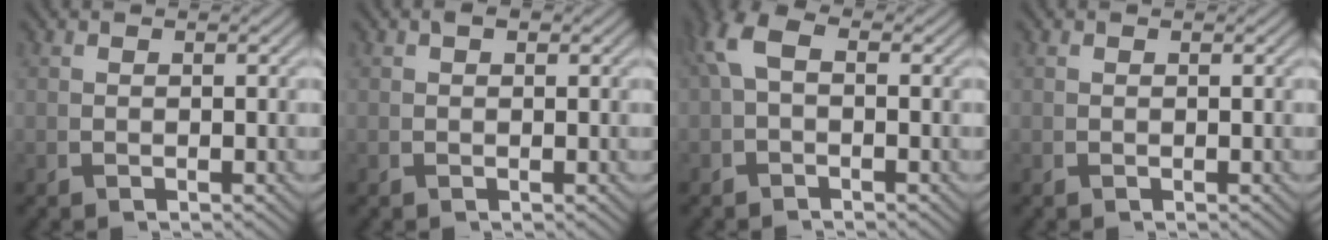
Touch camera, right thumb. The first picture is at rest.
{"total": 0.9, "force": [0.5, 0.6, 0.5], "torque": [-0.008, 0.001, 0.006]}
{"total": 2.4, "force": [0.1, 1.4, 2.0], "torque": [-0.044, 0.002, 0.003]}
{"total": 0.0}